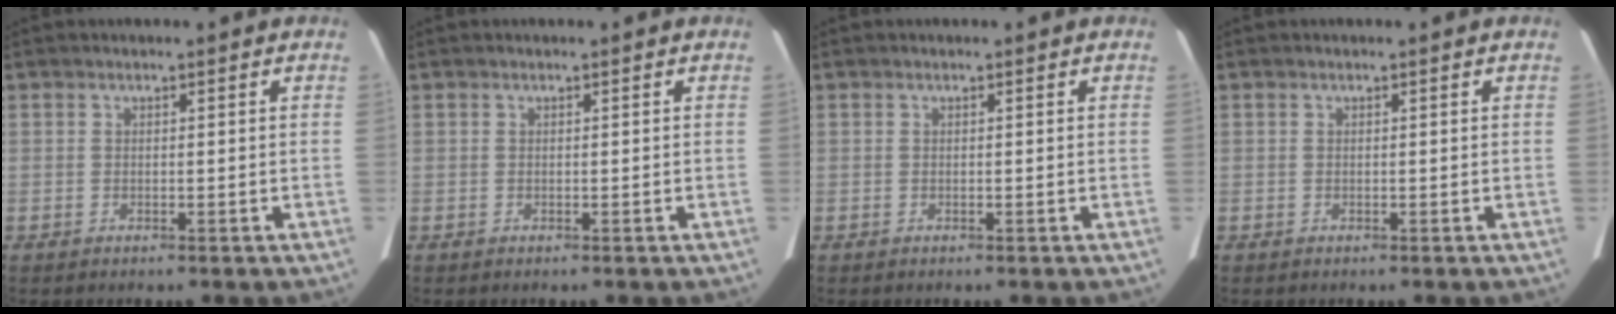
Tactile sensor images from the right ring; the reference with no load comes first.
{"total": 0.0}
{"total": 0.0}
{"total": 0.0}